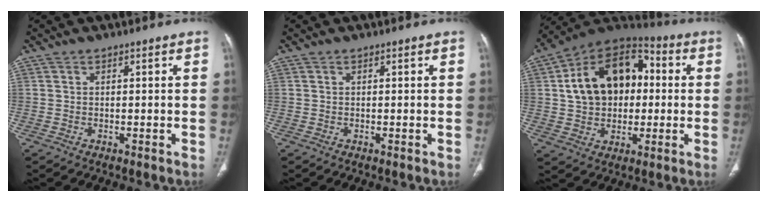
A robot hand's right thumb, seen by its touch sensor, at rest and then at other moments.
{"total": 0.0}
{"total": 19.0, "force": [2.2, 13.3, 13.4], "torque": [-0.185, 0.029, 0.033]}